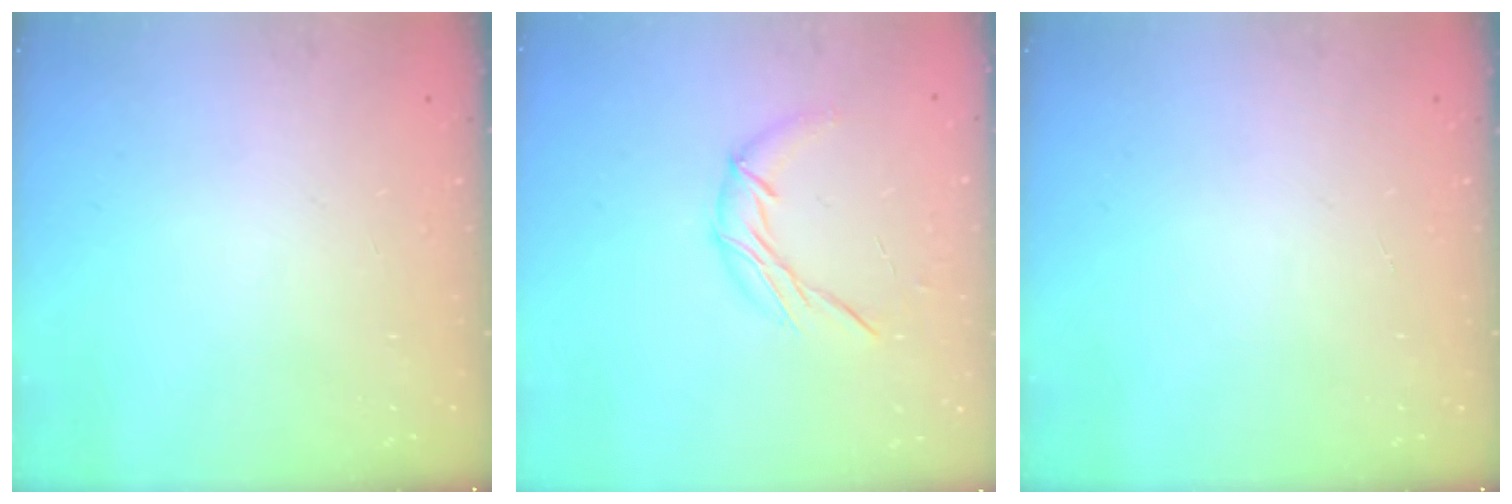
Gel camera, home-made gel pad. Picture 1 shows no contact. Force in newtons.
{"total": 7.8, "press": 7.8, "slide": 0.5}
{"total": 0.0}